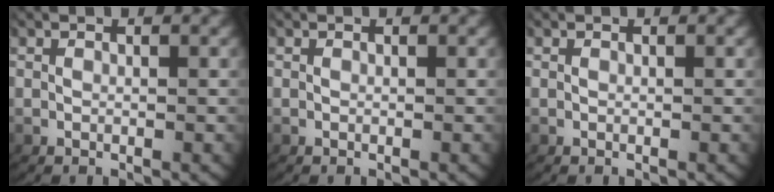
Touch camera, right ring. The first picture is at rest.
{"total": 0.0}
{"total": 0.0}